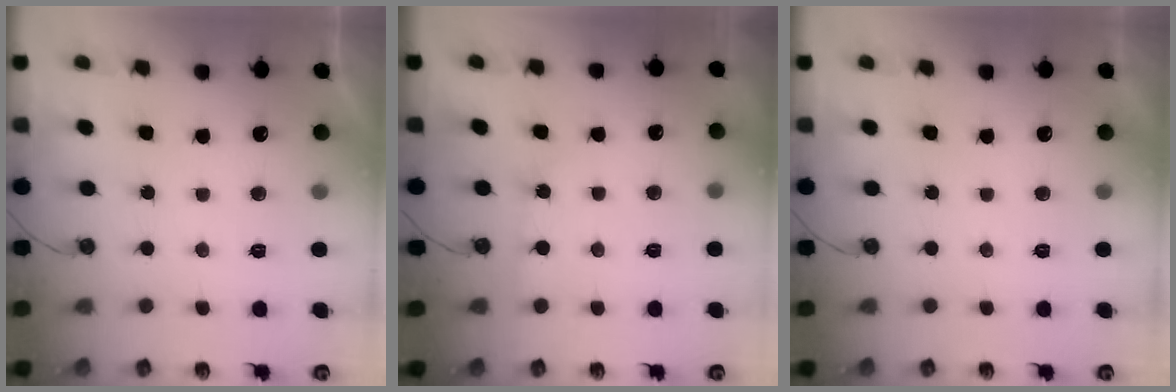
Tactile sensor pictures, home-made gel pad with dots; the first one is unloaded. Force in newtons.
{"total": 2.7, "press": 2.7, "slide": 0.5}
{"total": 0.0}